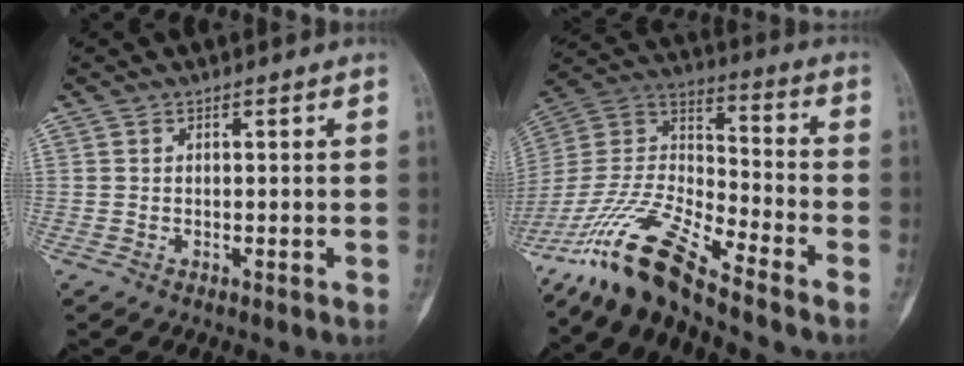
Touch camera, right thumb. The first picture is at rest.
{"total": 16.4, "force": [-13.4, 2.2, 9.2], "torque": [-0.192, 0.067, -0.262]}